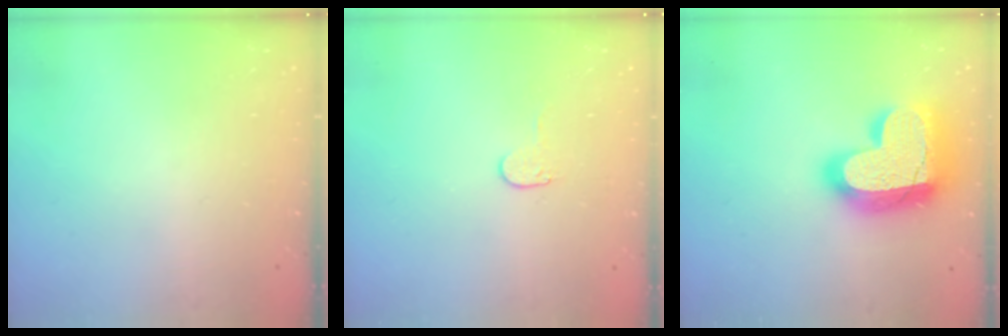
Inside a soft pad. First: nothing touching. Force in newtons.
{"total": 4.5, "press": 4.5, "slide": 0.5}
{"total": 26.4, "press": 26.3, "slide": 2.0}